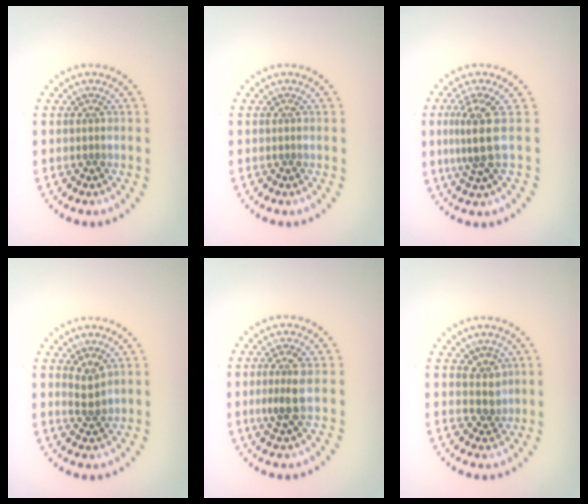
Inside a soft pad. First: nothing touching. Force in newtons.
{"total": 0.0}
{"total": 3.2, "press": 2.4, "slide": 2.0}
{"total": 1.9, "press": 1.6, "slide": 0.9}
{"total": 2.7, "press": 2.4, "slide": 1.1}
{"total": 1.9, "press": 1.5, "slide": 1.1}